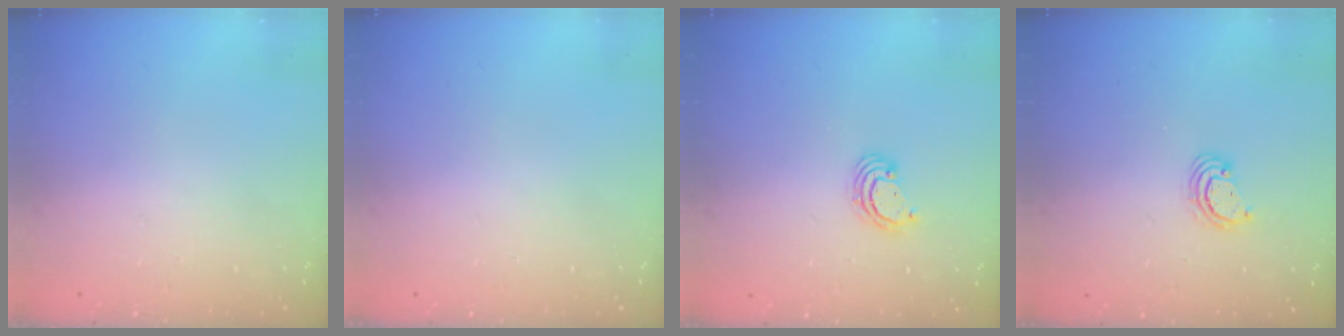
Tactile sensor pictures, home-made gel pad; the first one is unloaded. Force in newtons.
{"total": 0.0}
{"total": 3.3, "press": 3.3, "slide": 0.4}
{"total": 3.1, "press": 3.1, "slide": 0.3}